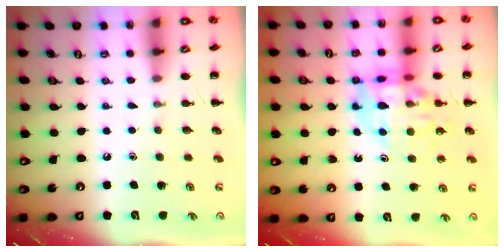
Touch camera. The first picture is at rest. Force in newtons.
{"total": 14.1, "press": 13.7, "slide": 3.1}